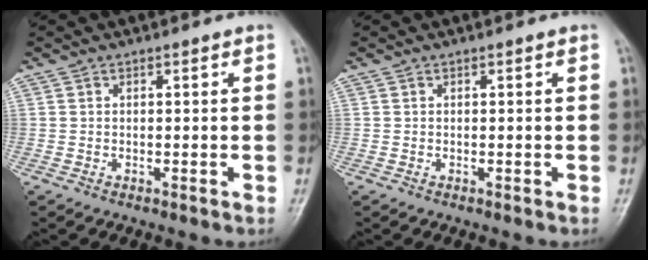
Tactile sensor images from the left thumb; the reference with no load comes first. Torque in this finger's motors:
{"motor_torque": [0.00, 0.00, 0.00, 0.00, 0.00]}